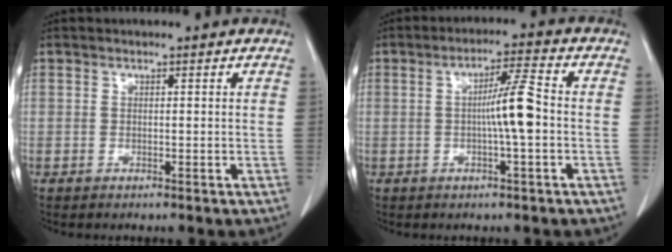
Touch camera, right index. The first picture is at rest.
{"total": 5.3, "force": [-0.5, -0.1, 5.3], "torque": [-0.082, 0.011, -0.007]}